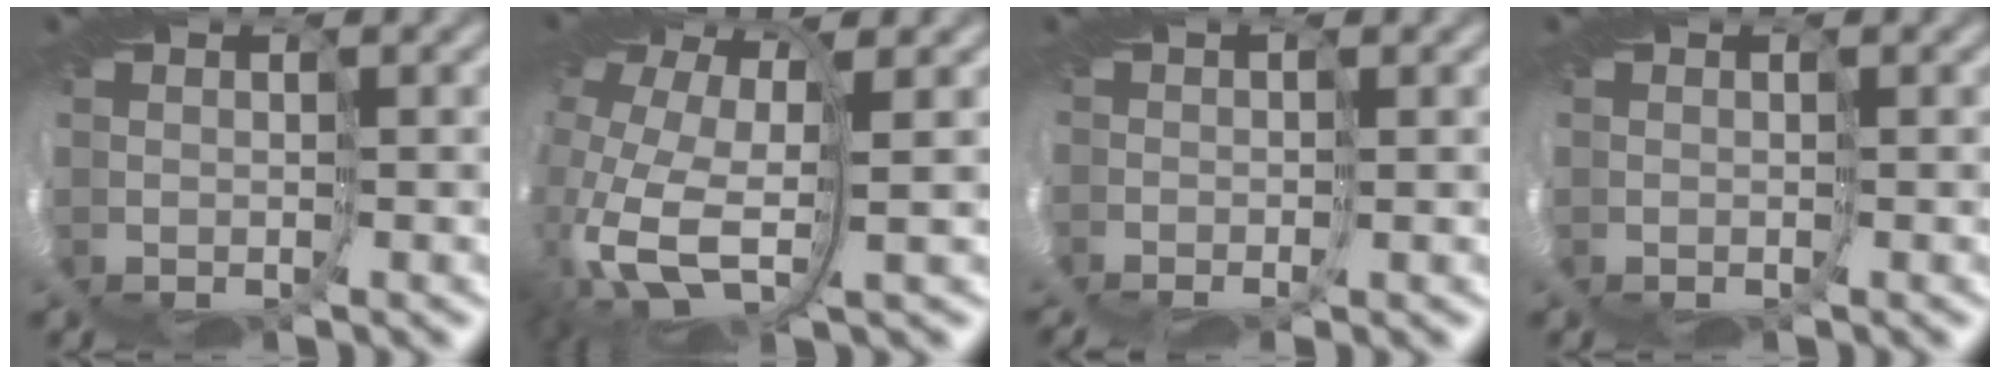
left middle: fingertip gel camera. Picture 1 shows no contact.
{"total": 13.3, "force": [-2.1, 7.4, 10.8], "torque": [-0.228, -0.037, -0.016]}
{"total": 2.2, "force": [-0.8, 0.1, 2.1], "torque": [-0.032, -0.002, -0.018]}
{"total": 0.0}